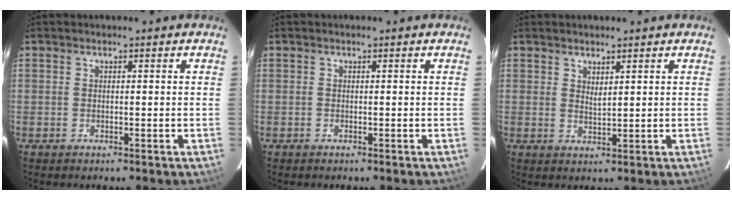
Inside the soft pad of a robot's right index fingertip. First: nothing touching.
{"total": 0.0}
{"total": 1.9, "force": [1.4, 0.6, 1.1], "torque": [-0.018, -0.002, 0.025]}